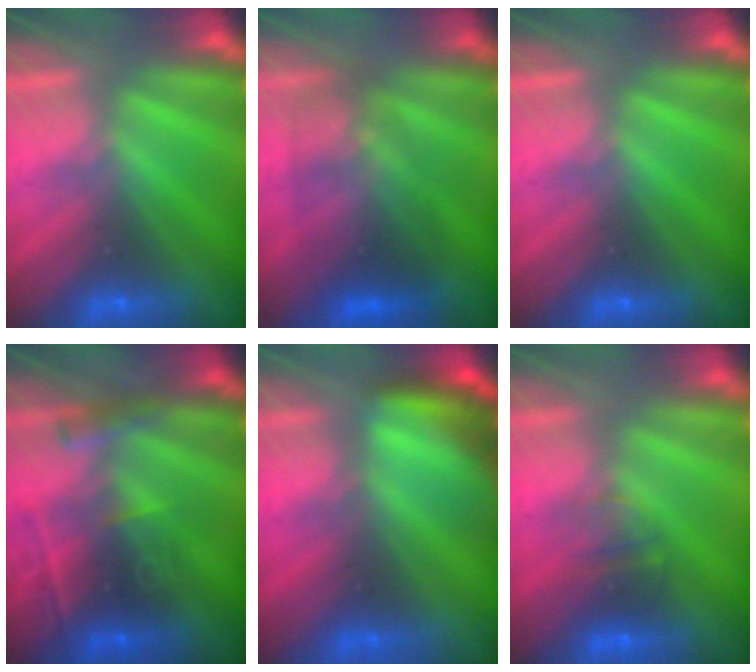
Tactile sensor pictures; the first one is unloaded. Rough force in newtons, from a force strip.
{"total": 3.1}
{"total": 0.0}
{"total": 2.9}
{"total": 8.9}
{"total": 2.2}